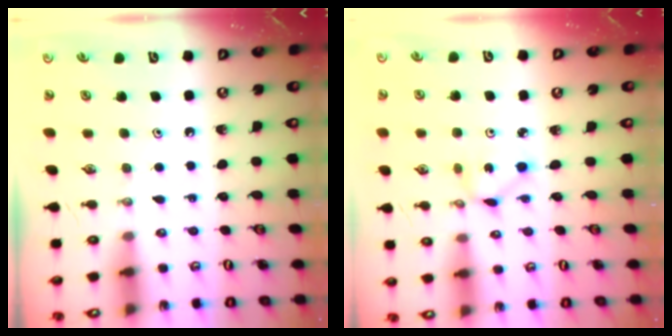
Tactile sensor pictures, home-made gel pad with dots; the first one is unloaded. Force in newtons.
{"total": 2.1, "press": 2.1, "slide": 0.3}